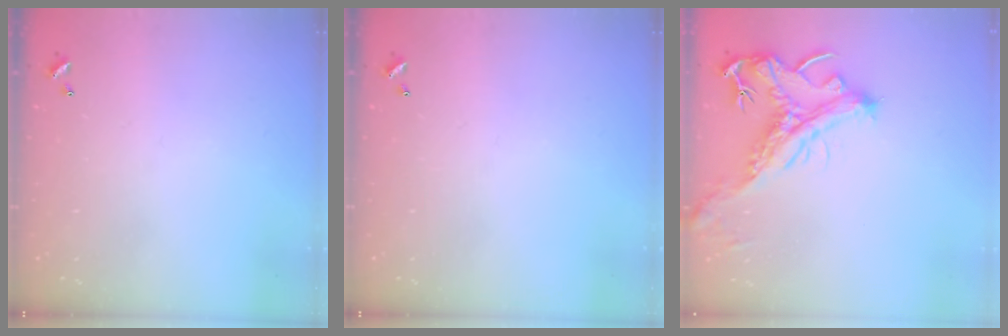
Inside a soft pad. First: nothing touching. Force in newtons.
{"total": 0.0}
{"total": 2.0, "press": 1.5, "slide": 1.3}